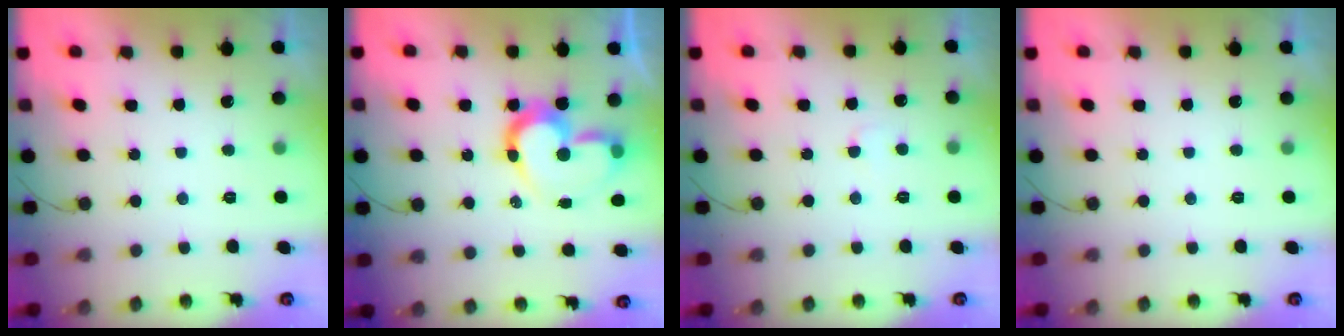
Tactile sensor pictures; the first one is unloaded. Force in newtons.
{"total": 12.7, "press": 12.6, "slide": 1.5}
{"total": 2.7, "press": 2.7, "slide": 0.2}
{"total": 0.0}